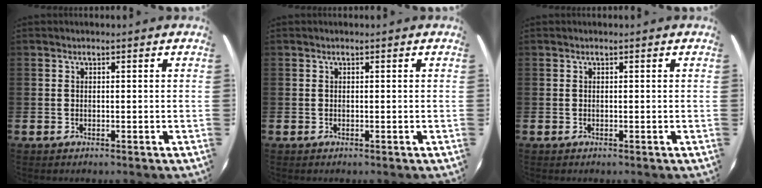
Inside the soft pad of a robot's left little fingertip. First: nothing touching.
{"total": 0.0}
{"total": 0.0}